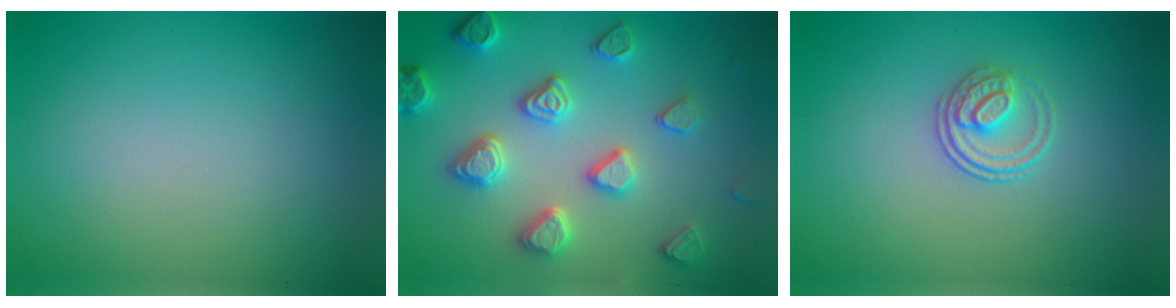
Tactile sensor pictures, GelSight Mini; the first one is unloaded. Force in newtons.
{"total": 4.6, "press": 4.5, "slide": 0.9}
{"total": 2.3, "press": 1.7, "slide": 1.5}